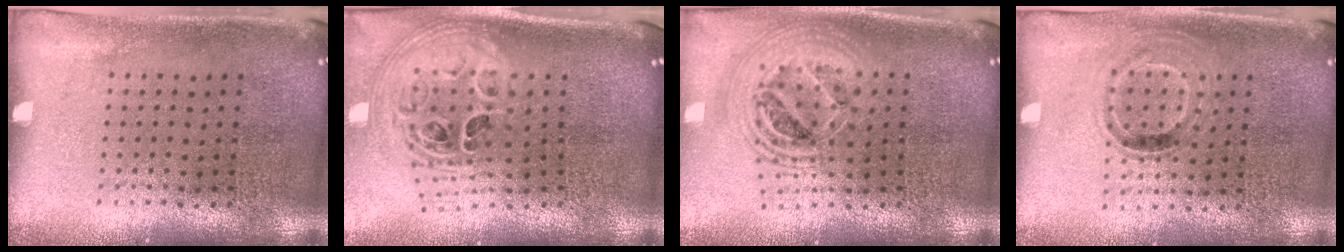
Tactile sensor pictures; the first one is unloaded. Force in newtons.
{"total": 2.9, "press": 2.1, "slide": 2.1}
{"total": 2.1, "press": 1.6, "slide": 1.4}
{"total": 1.0, "press": 0.8, "slide": 0.5}